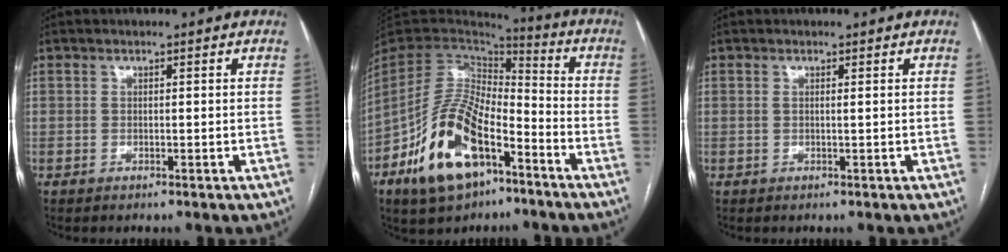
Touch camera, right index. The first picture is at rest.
{"total": 17.0, "force": [-8.5, 7.6, 12.6], "torque": [-0.260, 0.000, -0.152]}
{"total": 0.6, "force": [0.2, -0.1, 0.6], "torque": [-0.017, 0.000, 0.005]}